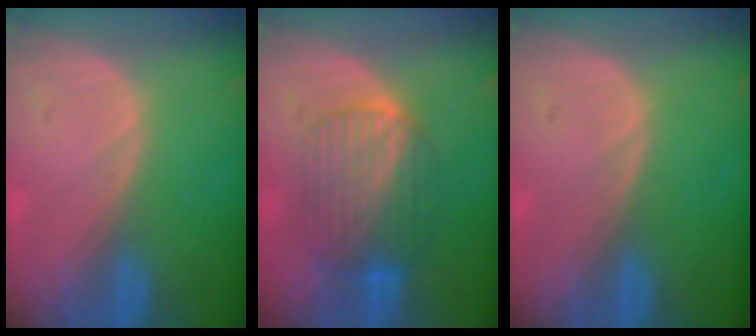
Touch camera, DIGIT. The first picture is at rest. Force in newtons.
{"total": 7.4, "press": 7.3, "slide": 0.3}
{"total": 0.0}